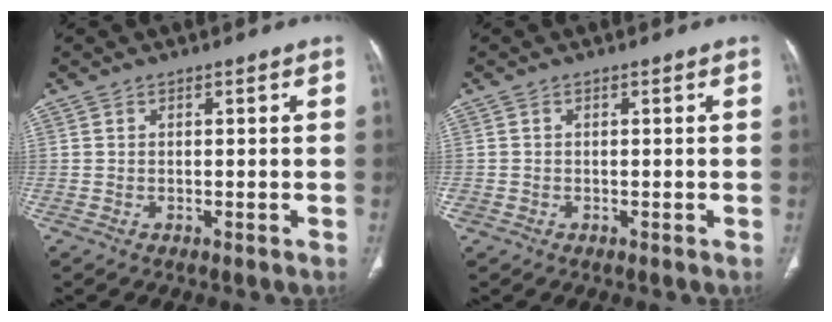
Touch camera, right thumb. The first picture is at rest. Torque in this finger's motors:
{"motor_torque": [0.16, 0.10, 0.40, -0.18, -0.02]}